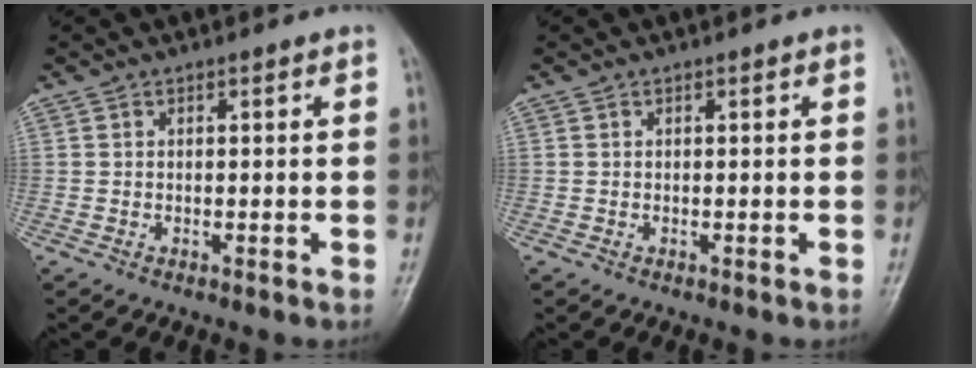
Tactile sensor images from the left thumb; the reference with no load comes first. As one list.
[{"total": 0.0}]